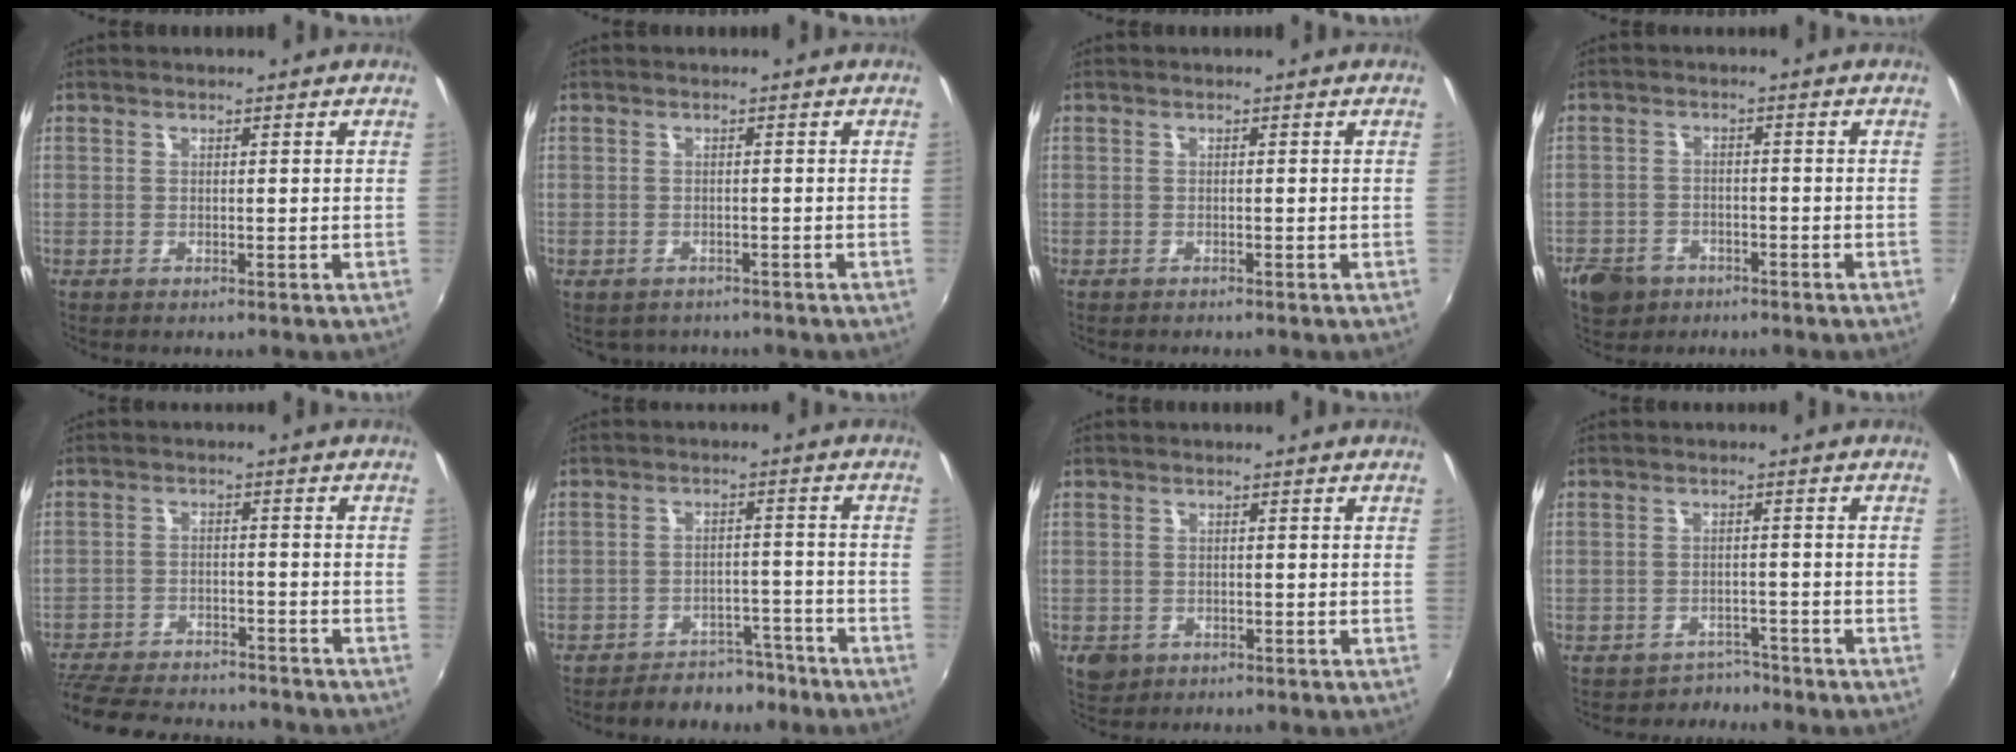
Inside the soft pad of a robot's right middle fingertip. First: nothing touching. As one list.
[{"total": 2.3, "force": [-1.9, 1.2, 0.3], "torque": [-0.014, -0.006, -0.023]}, {"total": 0.6, "force": [-0.6, 0.0, 0.0], "torque": [-0.003, -0.001, -0.009]}, {"total": 7.2, "force": [-4.5, 5.0, 2.5], "torque": [-0.076, 0.003, -0.071]}, {"total": 19.3, "force": [-16.6, 6.1, 7.8], "torque": [-0.184, -0.011, -0.240]}, {"total": 8.0, "force": [-6.8, 3.7, 2.3], "torque": [-0.051, 0.024, -0.081]}, {"total": 3.4, "force": [-1.4, 2.7, 1.4], "torque": [-0.033, -0.005, -0.019]}, {"total": 3.3, "force": [-2.9, 1.4, -0.7], "torque": [0.011, 0.009, -0.043]}]